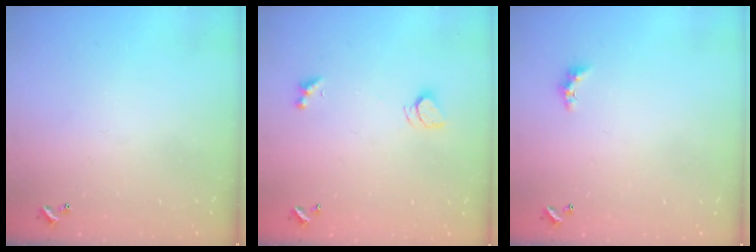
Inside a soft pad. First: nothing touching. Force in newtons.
{"total": 2.5, "press": 2.4, "slide": 0.7}
{"total": 1.3, "press": 1.2, "slide": 0.6}